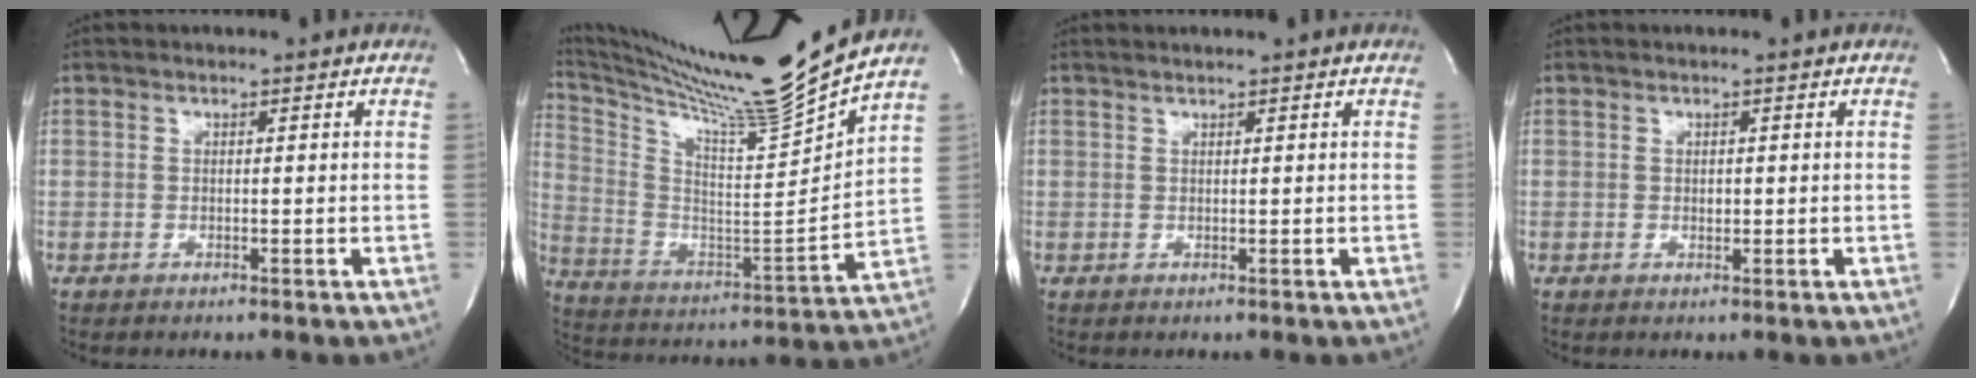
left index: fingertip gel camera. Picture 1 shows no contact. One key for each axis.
{"total": 21.7, "fx": 19.0, "fy": -3.2, "fz": 10.1, "tx": -0.193, "ty": -0.078, "tz": 0.308}
{"total": 1.3, "fx": 1.1, "fy": -0.3, "fz": 0.5, "tx": -0.007, "ty": 0.003, "tz": 0.022}
{"total": 0.9, "fx": 0.3, "fy": 0.4, "fz": 0.7, "tx": -0.007, "ty": 0.000, "tz": 0.007}